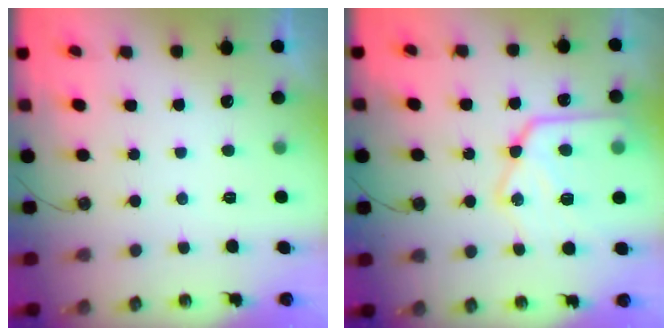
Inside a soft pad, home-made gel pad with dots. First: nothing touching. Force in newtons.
{"total": 19.9, "press": 19.8, "slide": 2.0}